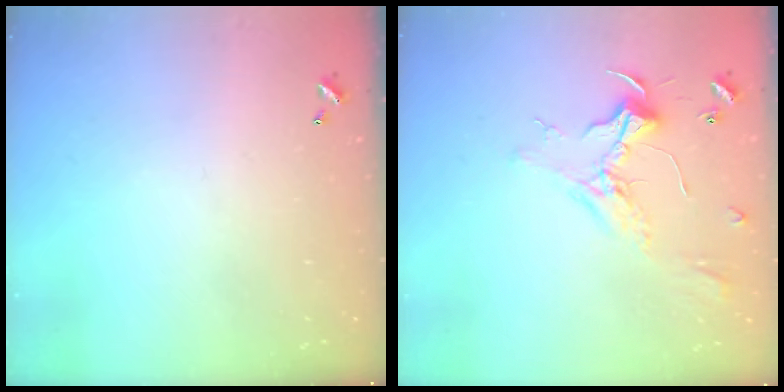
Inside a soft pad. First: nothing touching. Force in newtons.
{"total": 2.3, "press": 2.2, "slide": 0.9}